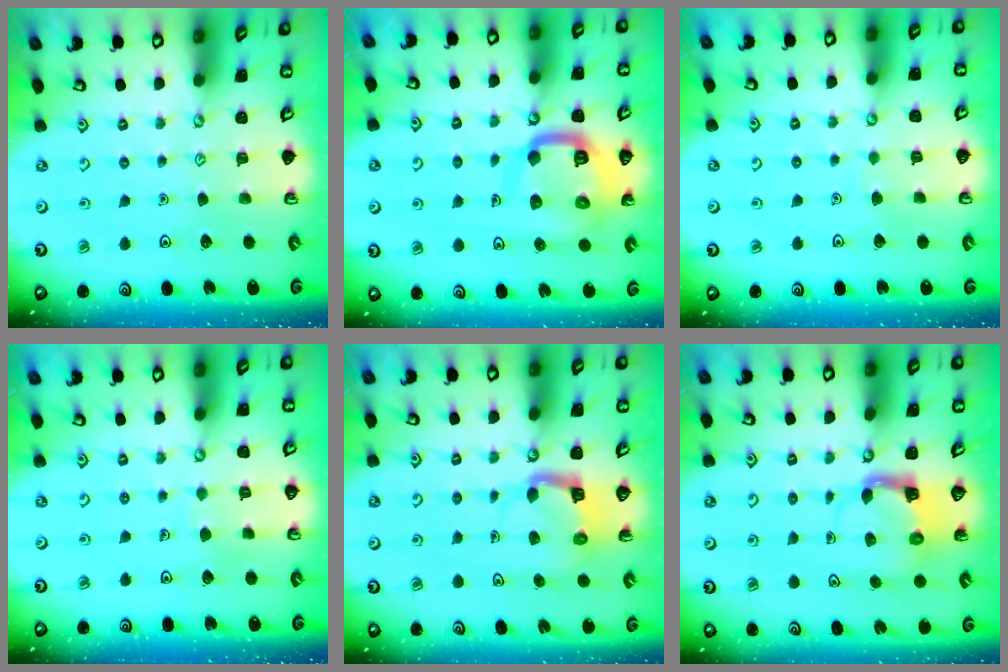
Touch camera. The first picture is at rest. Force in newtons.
{"total": 14.3, "press": 14.1, "slide": 1.8}
{"total": 2.7, "press": 2.7, "slide": 0.2}
{"total": 2.7, "press": 2.7, "slide": 0.1}
{"total": 5.0, "press": 5.0, "slide": 0.4}
{"total": 4.0, "press": 3.9, "slide": 0.7}